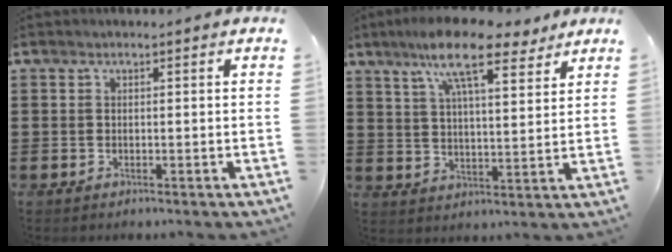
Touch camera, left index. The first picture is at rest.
{"total": 12.0, "force": [8.9, 2.5, 7.7], "torque": [-0.155, -0.016, 0.154]}